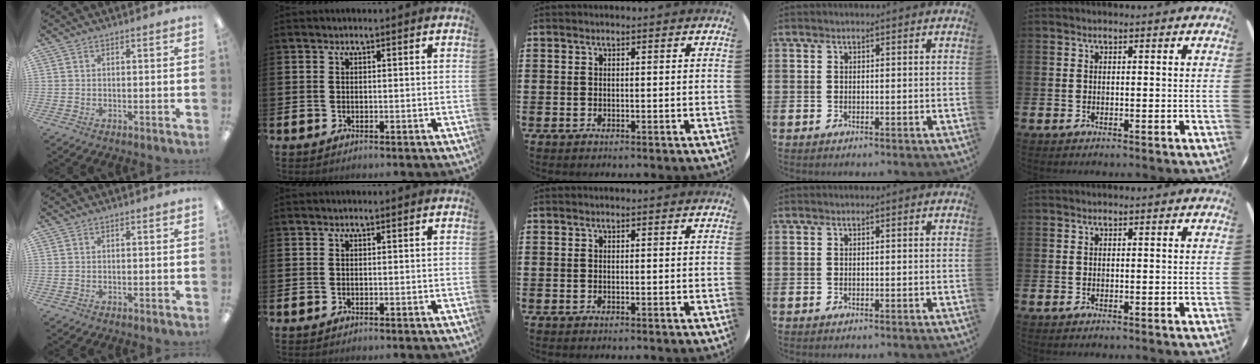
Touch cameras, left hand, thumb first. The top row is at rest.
{}